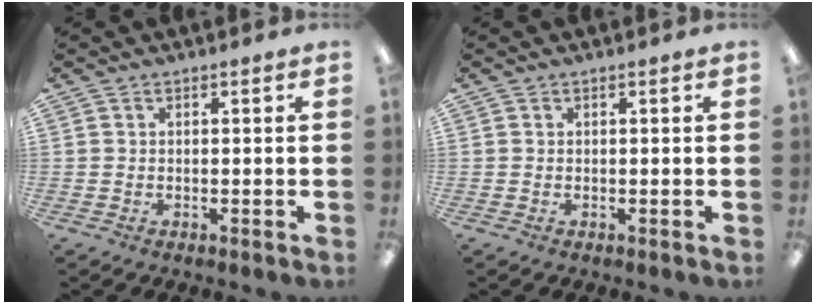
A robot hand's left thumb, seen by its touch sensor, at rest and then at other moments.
{"total": 0.0}